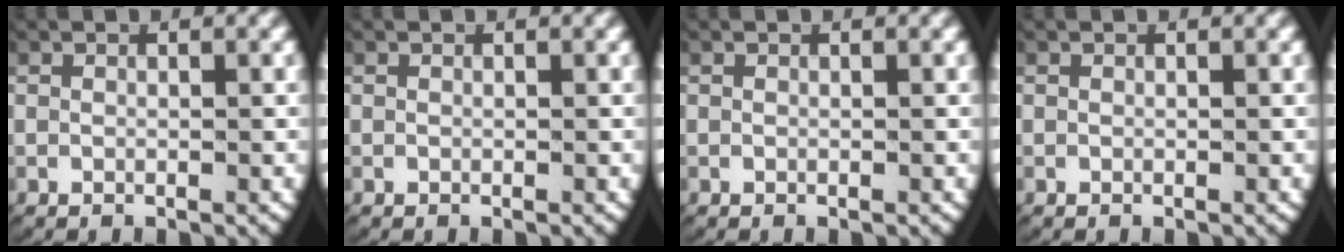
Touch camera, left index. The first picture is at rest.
{"total": 0.0}
{"total": 0.0}
{"total": 0.0}